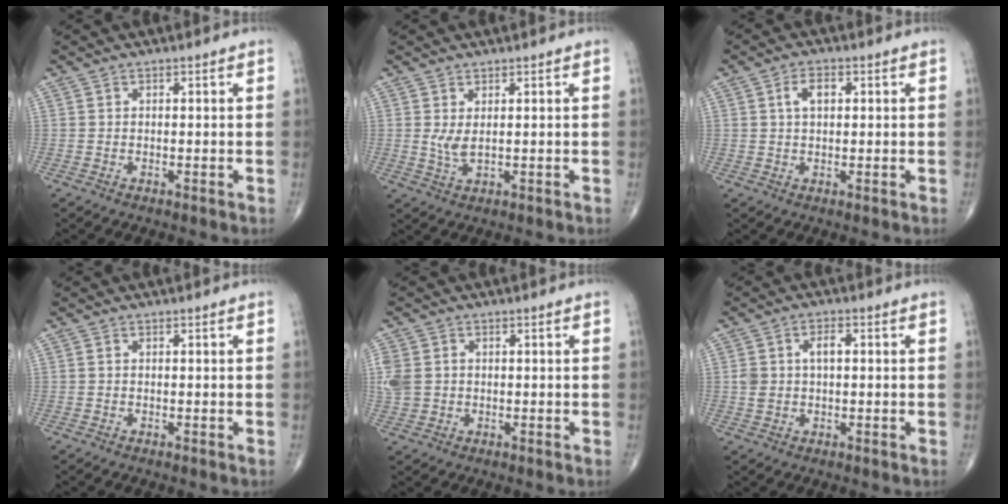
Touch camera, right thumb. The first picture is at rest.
{"total": 2.7, "force": [0.6, 0.9, 2.4], "torque": [-0.049, -0.008, 0.019]}
{"total": 3.9, "force": [1.0, 2.2, 3.0], "torque": [-0.054, 0.005, 0.017]}
{"total": 0.0}
{"total": 6.8, "force": [0.5, 5.6, 3.7], "torque": [-0.100, 0.006, 0.015]}
{"total": 4.8, "force": [0.6, 2.8, 3.8], "torque": [-0.079, 0.013, 0.012]}